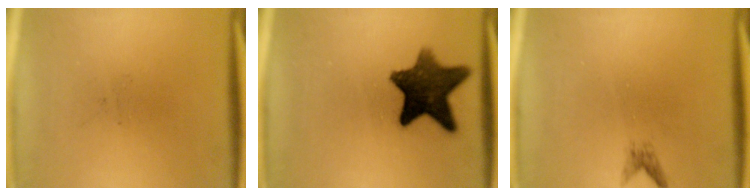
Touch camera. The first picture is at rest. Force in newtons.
{"total": 11.8}
{"total": 1.1}